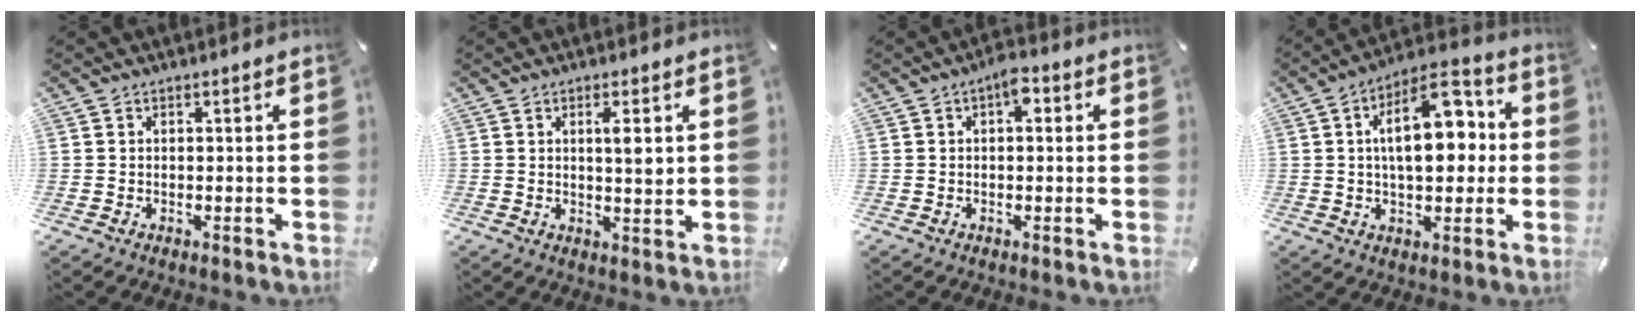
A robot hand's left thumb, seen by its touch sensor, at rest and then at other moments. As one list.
[{"total": 4.6, "force": [1.4, 1.0, 4.2], "torque": [-0.071, -0.006, 0.018]}, {"total": 3.7, "force": [0.8, 1.9, 3.1], "torque": [-0.041, 0.002, 0.005]}, {"total": 15.2, "force": [2.7, 8.1, 12.5], "torque": [-0.182, -0.002, 0.041]}]